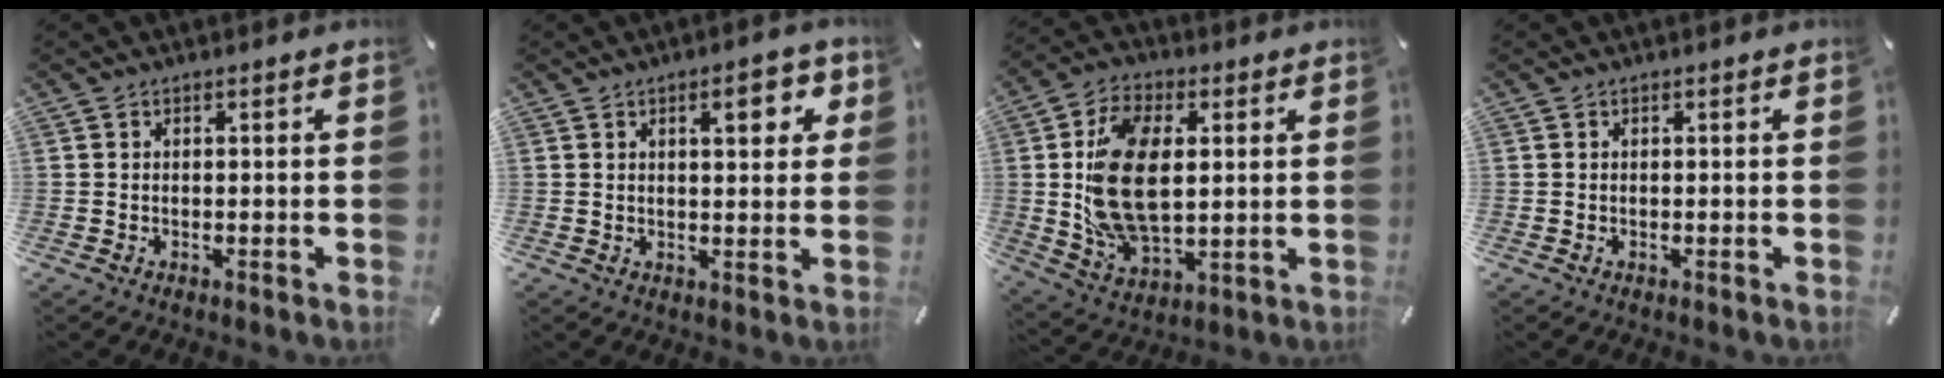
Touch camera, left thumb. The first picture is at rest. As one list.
[{"total": 6.7, "force": [3.0, 2.5, 5.4], "torque": [-0.072, -0.006, 0.043]}, {"total": 16.4, "force": [1.8, 10.2, 12.7], "torque": [-0.283, -0.002, 0.033]}, {"total": 0.0}]